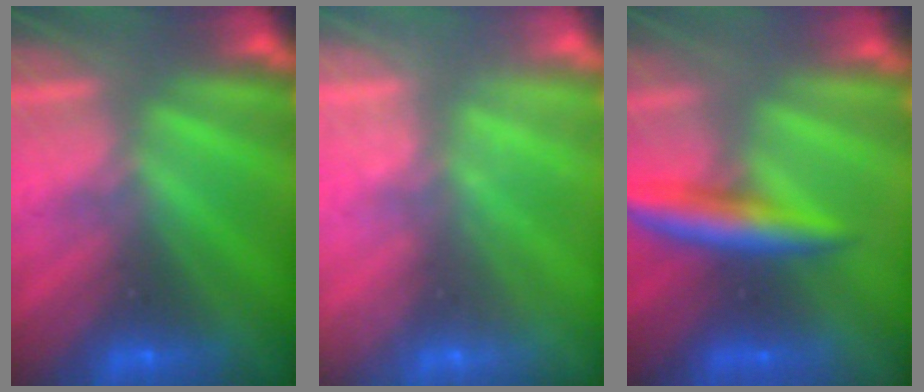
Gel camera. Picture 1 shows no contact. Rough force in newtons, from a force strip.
{"total": 2.1}
{"total": 9.0}